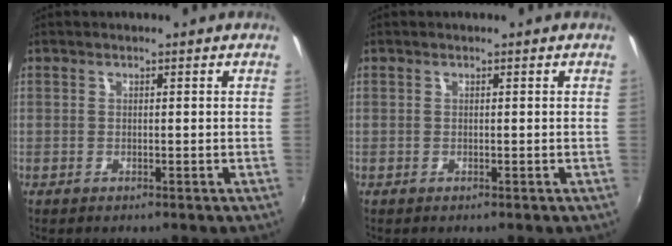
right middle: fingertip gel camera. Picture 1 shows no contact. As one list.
[{"total": 0.0}]